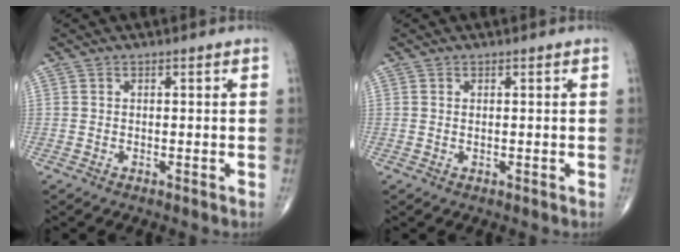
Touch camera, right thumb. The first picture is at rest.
{"total": 0.0}